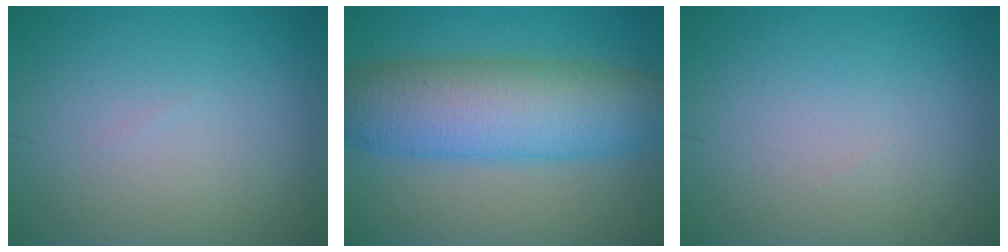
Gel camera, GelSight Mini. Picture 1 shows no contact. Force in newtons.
{"total": 9.9, "press": 9.9, "slide": 0.4}
{"total": 0.0}